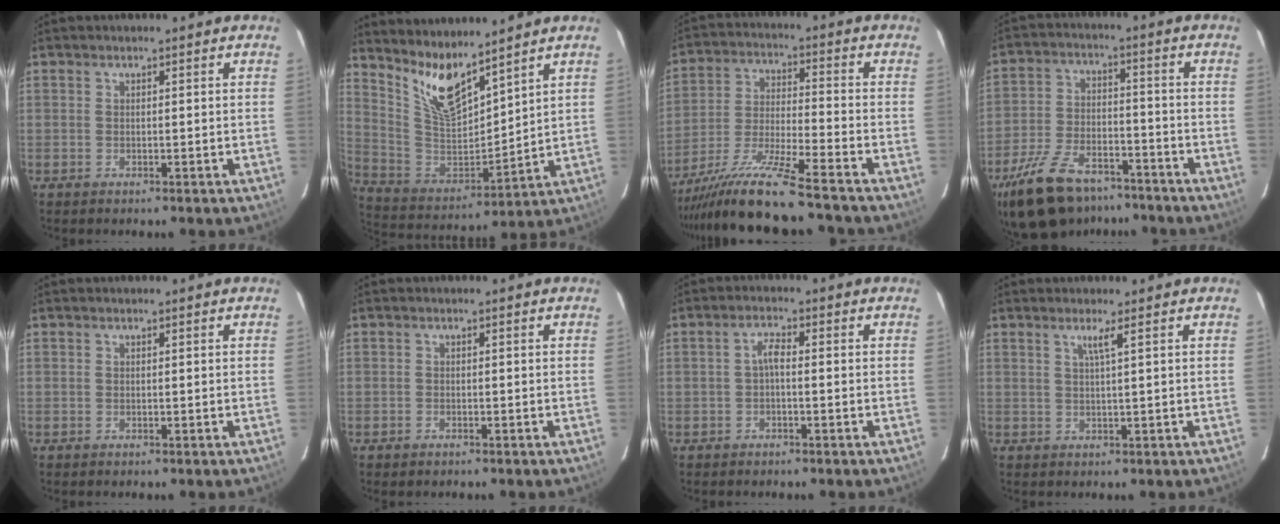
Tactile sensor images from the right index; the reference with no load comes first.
{"total": 12.5, "force": [9.8, 3.2, 7.1], "torque": [-0.139, -0.021, 0.200]}
{"total": 15.2, "force": [-12.9, -0.6, 8.1], "torque": [-0.166, -0.027, -0.235]}
{"total": 18.5, "force": [-13.7, 8.5, 9.2], "torque": [-0.204, -0.012, -0.226]}
{"total": 0.0}
{"total": 0.8, "force": [-0.6, 0.4, 0.1], "torque": [-0.005, 0.001, -0.011]}
{"total": 2.0, "force": [-0.6, 0.6, 1.9], "torque": [-0.038, 0.008, -0.012]}
{"total": 1.9, "force": [0.9, -0.7, 1.5], "torque": [-0.024, -0.004, 0.018]}